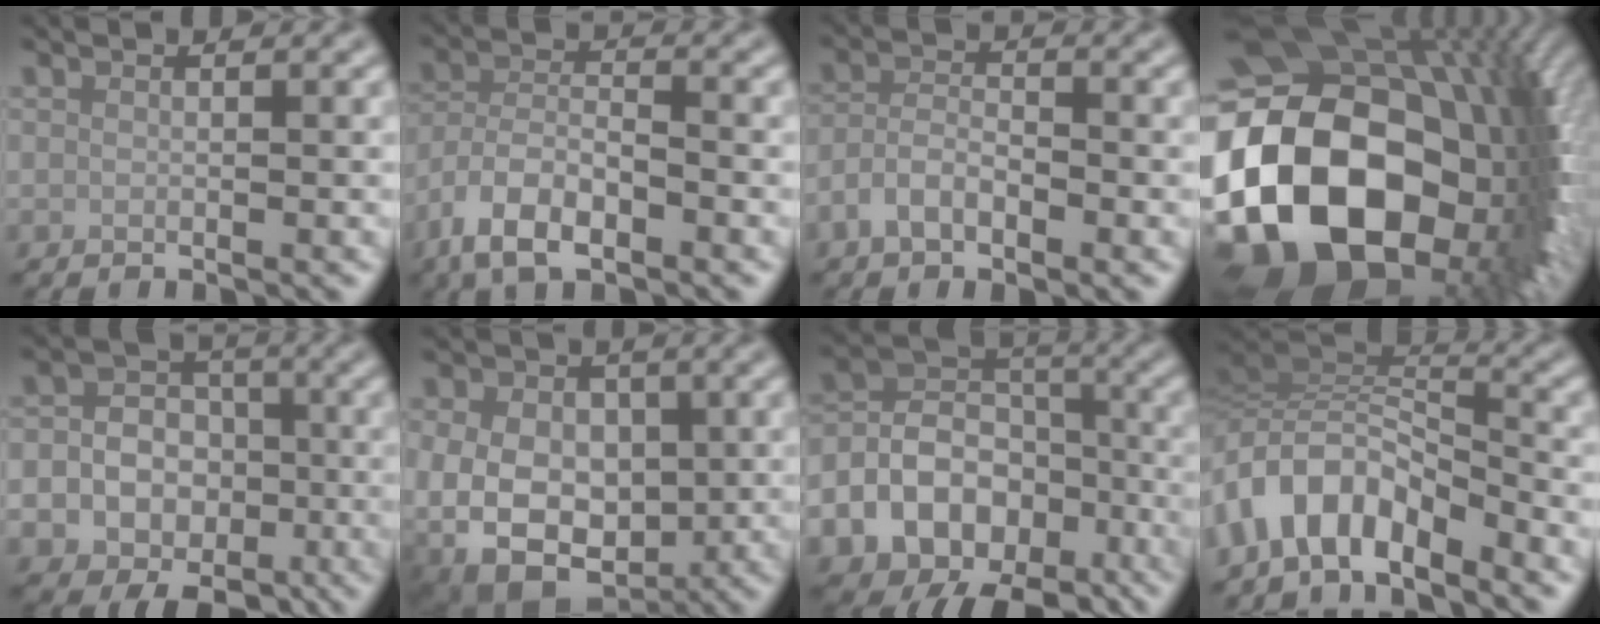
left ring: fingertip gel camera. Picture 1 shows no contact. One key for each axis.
{"total": 6.1, "fx": -3.9, "fy": 2.5, "fz": 3.9, "tx": -0.072, "ty": 0.001, "tz": -0.084}
{"total": 3.3, "fx": -1.7, "fy": 1.5, "fz": 2.3, "tx": -0.044, "ty": 0.003, "tz": -0.038}
{"total": 23.5, "fx": -3.1, "fy": 17.4, "fz": 15.5, "tx": -0.320, "ty": -0.050, "tz": -0.034}
{"total": 10.5, "fx": -3.1, "fy": 9.2, "fz": 4.1, "tx": -0.058, "ty": -0.014, "tz": -0.068}
{"total": 14.8, "fx": -1.5, "fy": 11.8, "fz": 8.9, "tx": -0.148, "ty": 0.001, "tz": -0.048}
{"total": 11.6, "fx": -5.1, "fy": 8.6, "fz": 5.8, "tx": -0.123, "ty": -0.005, "tz": -0.099}
{"total": 6.2, "fx": -4.0, "fy": 2.7, "fz": 4.0, "tx": -0.060, "ty": 0.007, "tz": -0.081}